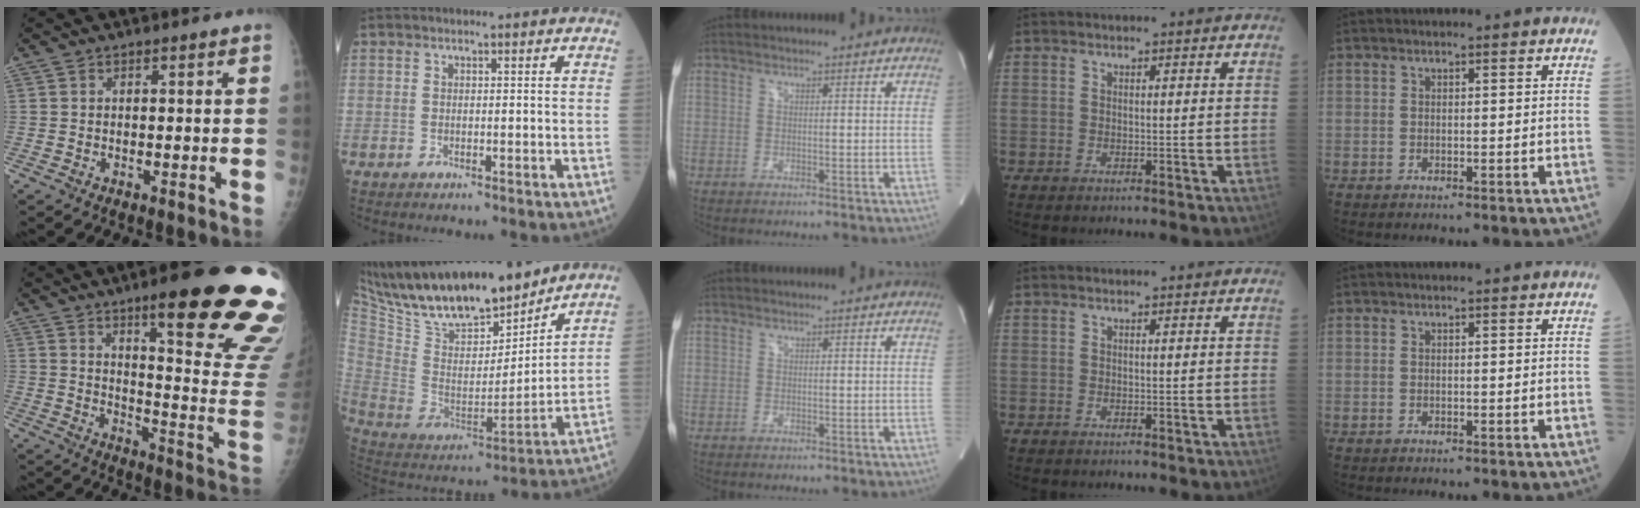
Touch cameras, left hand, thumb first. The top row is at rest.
{"thumb": {"total": 26.0, "force": [15.9, 4.6, 20.0], "torque": [-0.203, -0.073, 0.219]}, "index": {"total": 21.6, "force": [18.0, 5.8, 10.4], "torque": [-0.195, -0.006, 0.318]}}